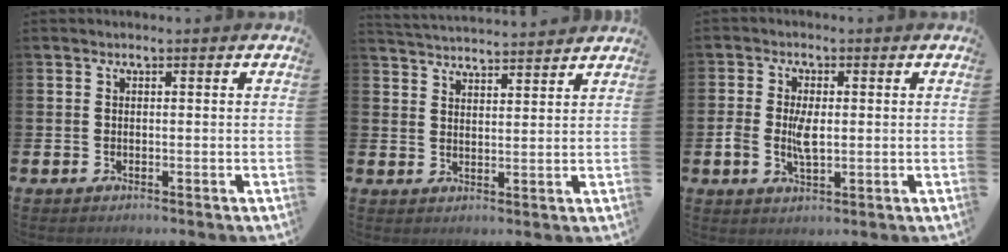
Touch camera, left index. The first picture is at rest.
{"total": 4.1, "force": [4.1, 0.0, -0.1], "torque": [-0.006, -0.029, 0.073]}
{"total": 4.3, "force": [0.0, 2.3, 3.6], "torque": [-0.056, 0.001, -0.003]}